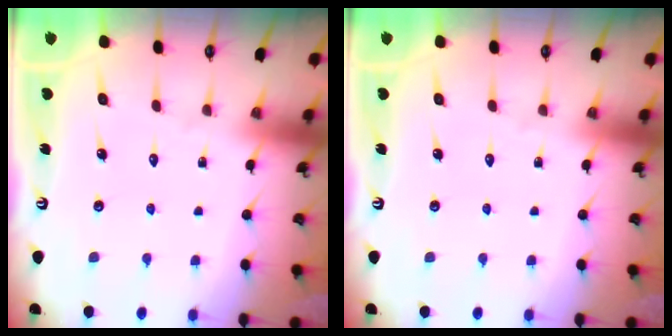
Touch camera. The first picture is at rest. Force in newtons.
{"total": 0.0}